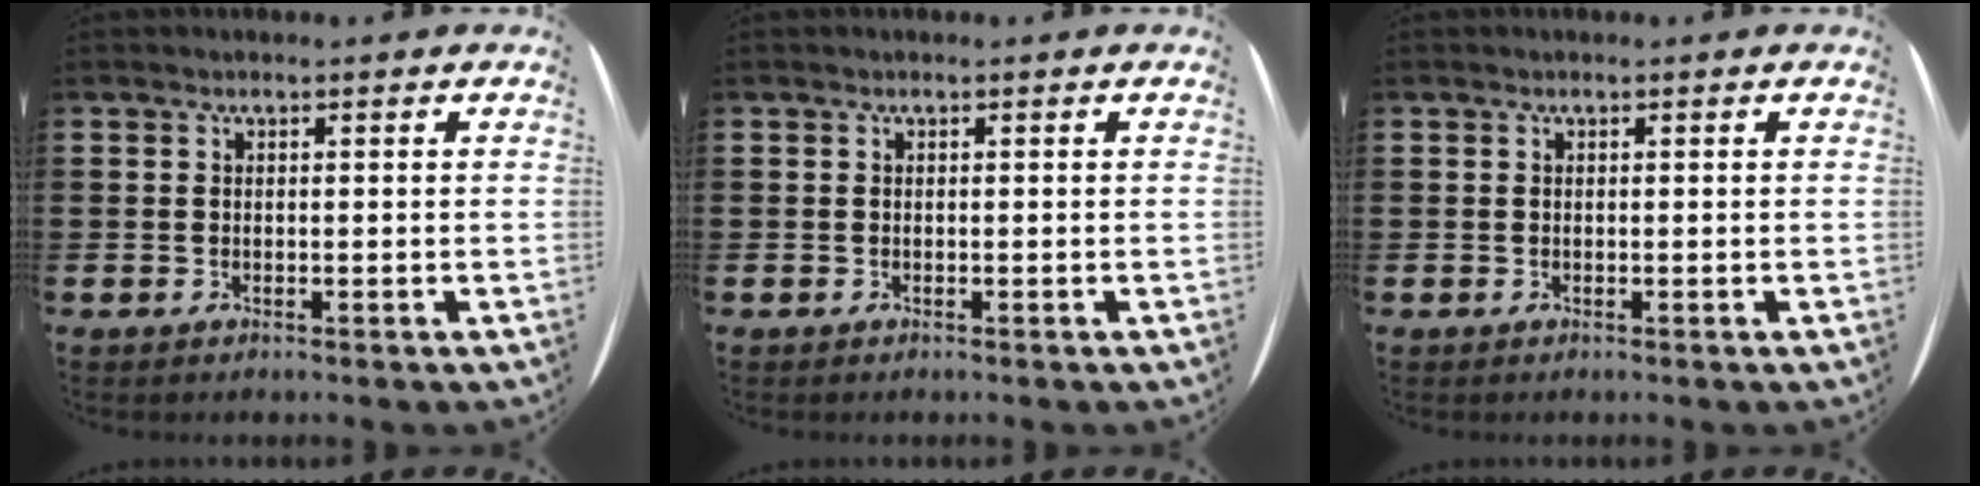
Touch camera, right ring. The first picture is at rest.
{"total": 0.0}
{"total": 0.0}